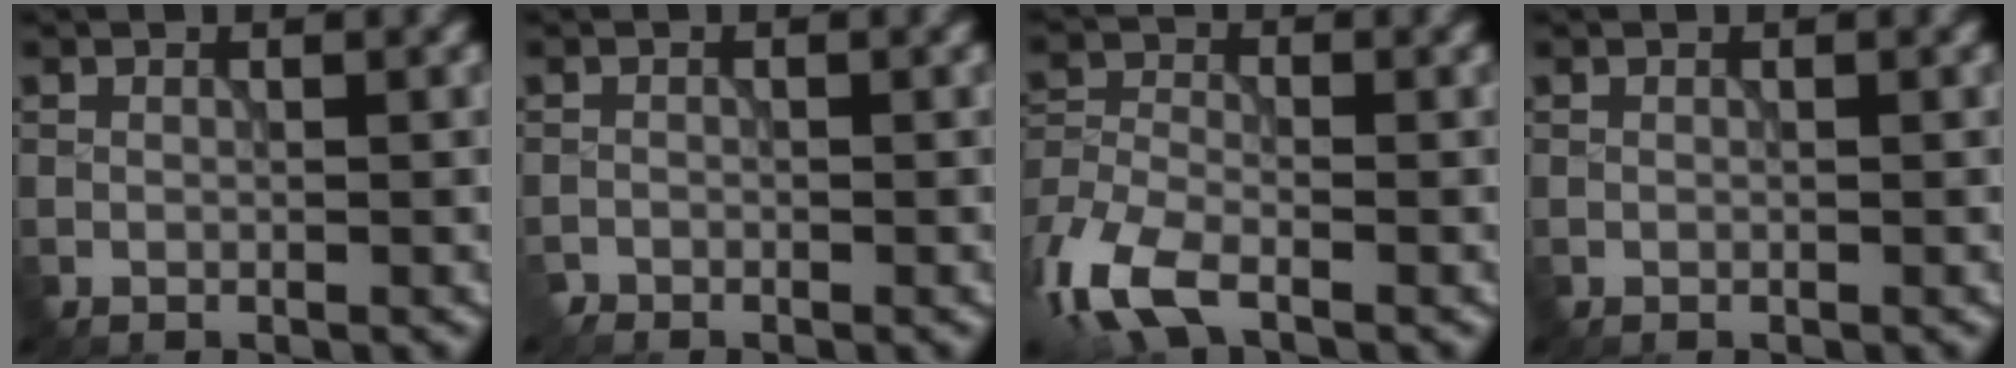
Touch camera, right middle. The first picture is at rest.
{"total": 0.7, "force": [-0.7, 0.2, -0.1], "torque": [0.003, -0.001, -0.015]}
{"total": 6.9, "force": [-4.3, 3.2, 4.4], "torque": [-0.102, -0.015, -0.097]}
{"total": 0.0}